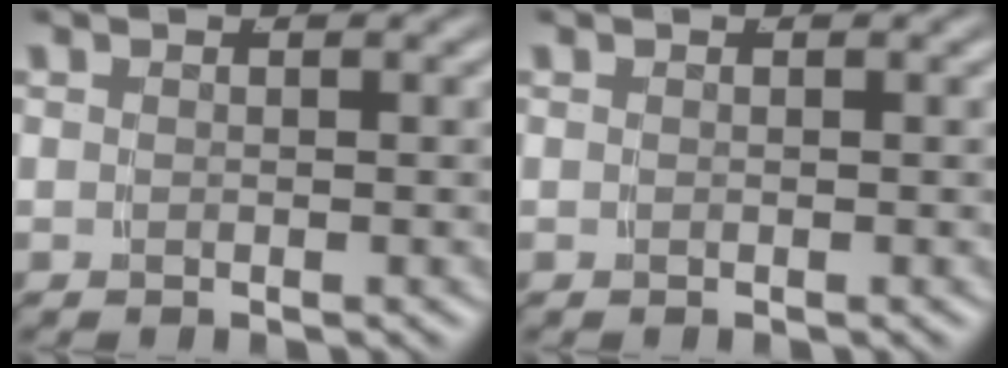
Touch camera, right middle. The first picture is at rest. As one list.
[{"total": 0.0}]